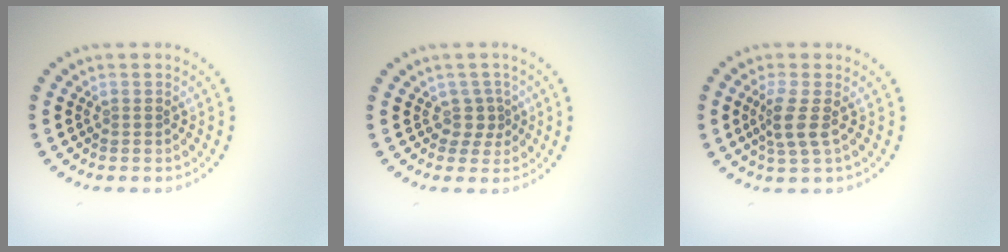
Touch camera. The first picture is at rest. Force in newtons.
{"total": 1.8, "press": 1.1, "slide": 1.4}
{"total": 2.5, "press": 1.9, "slide": 1.6}